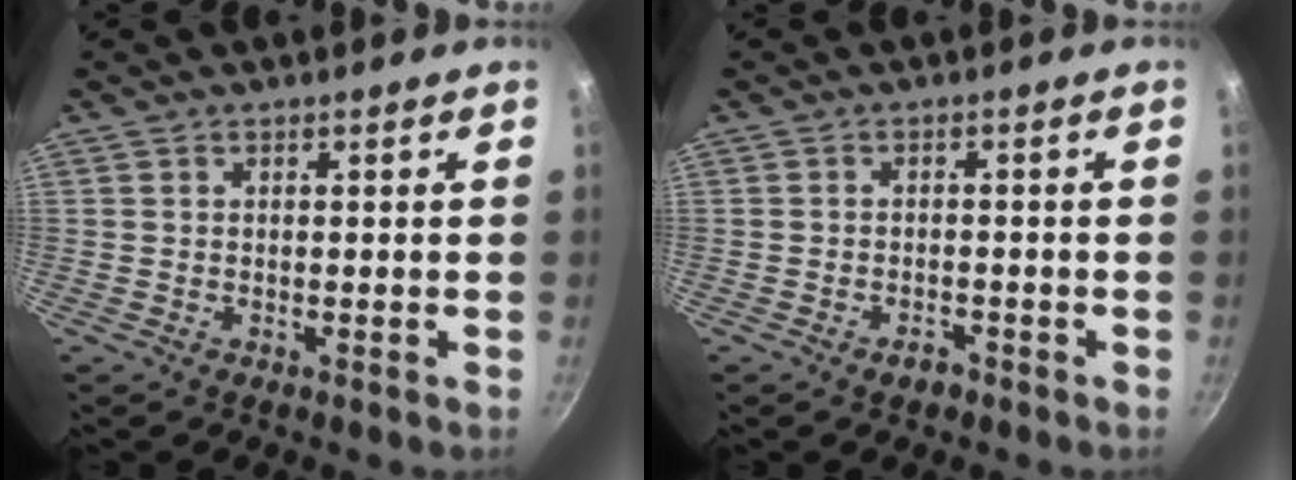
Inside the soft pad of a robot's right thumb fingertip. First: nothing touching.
{"total": 0.8, "force": [-0.4, 0.5, 0.4], "torque": [-0.005, 0.001, -0.005]}